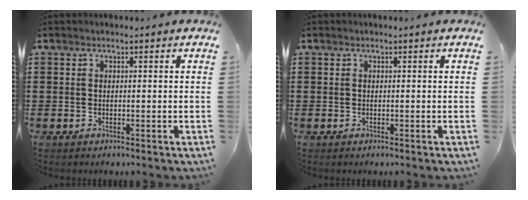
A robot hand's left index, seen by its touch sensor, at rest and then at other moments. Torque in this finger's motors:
{"motor_torque": [0.00, 0.00, 0.00, 0.00]}